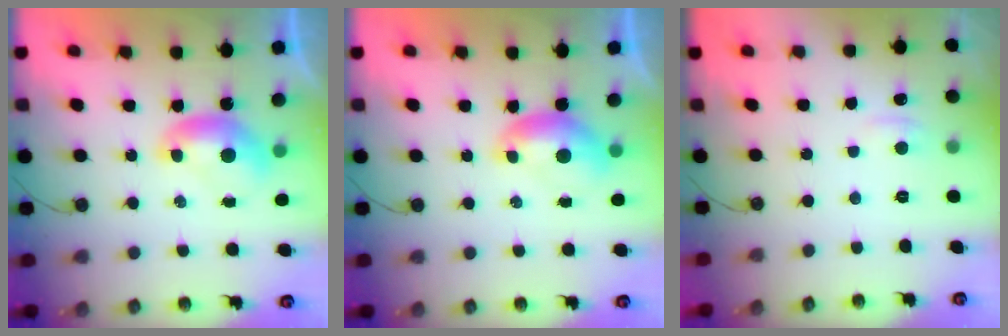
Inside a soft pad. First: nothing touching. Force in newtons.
{"total": 0.0}
{"total": 1.2, "press": 1.0, "slide": 0.7}